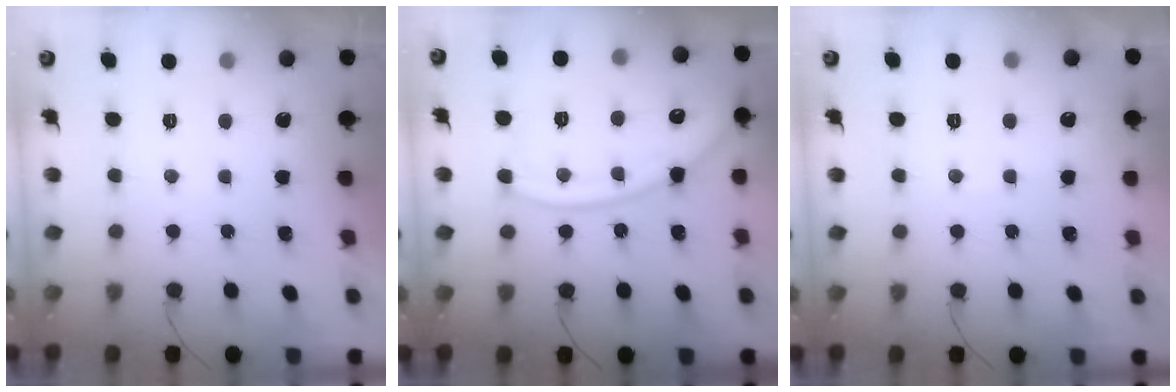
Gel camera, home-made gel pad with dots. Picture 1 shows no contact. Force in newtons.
{"total": 14.5, "press": 14.4, "slide": 1.5}
{"total": 3.1, "press": 3.1, "slide": 0.4}